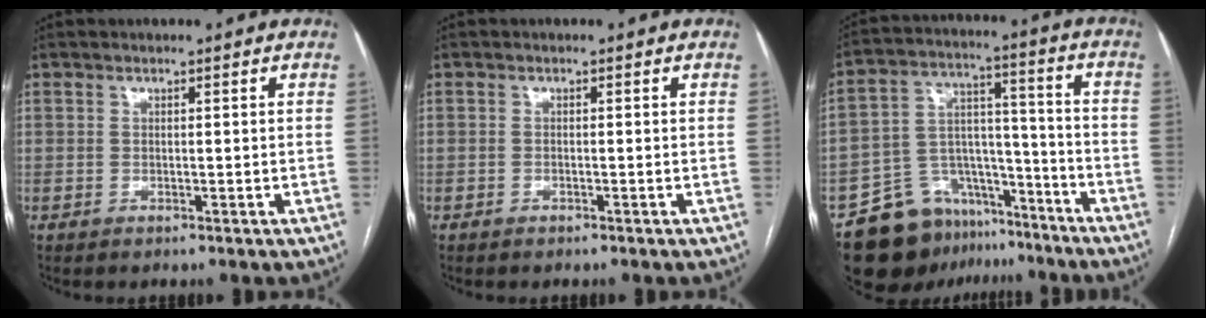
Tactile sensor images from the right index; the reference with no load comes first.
{"total": 0.0}
{"total": 17.2, "force": [-13.3, 9.5, 5.4], "torque": [-0.082, 0.079, -0.221]}